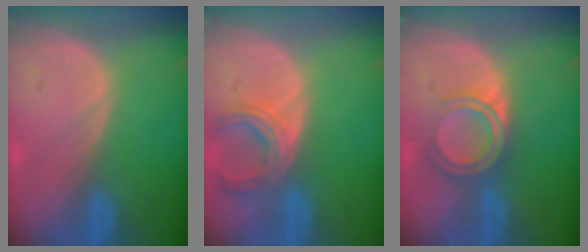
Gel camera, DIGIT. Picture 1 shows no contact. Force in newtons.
{"total": 5.8, "press": 5.6, "slide": 1.6}
{"total": 5.7, "press": 5.0, "slide": 2.8}